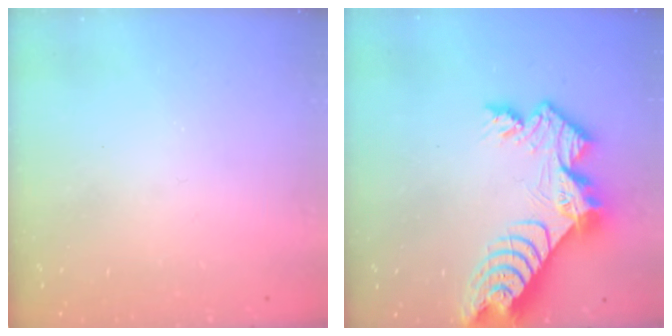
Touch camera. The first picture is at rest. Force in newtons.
{"total": 13.2, "press": 13.2, "slide": 1.0}